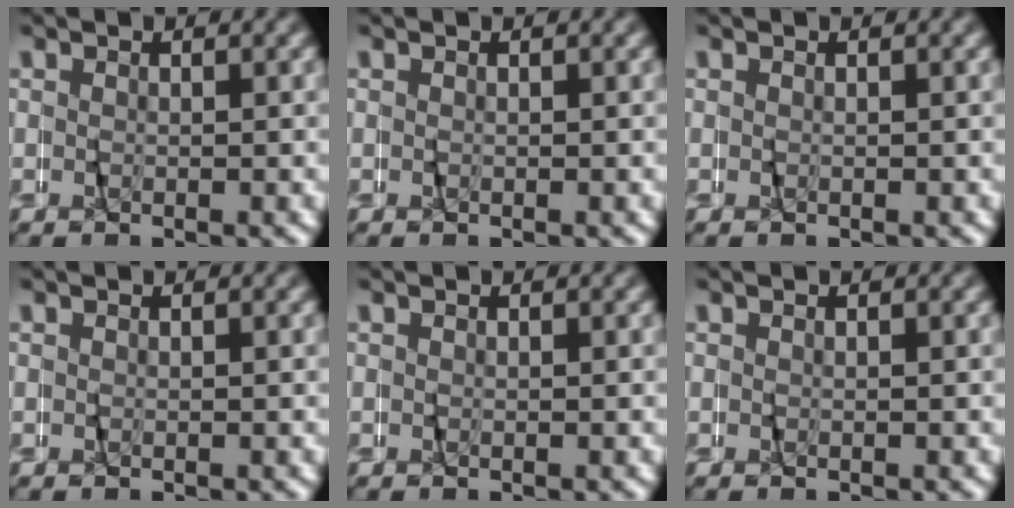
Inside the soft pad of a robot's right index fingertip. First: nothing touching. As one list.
[{"total": 0.0}, {"total": 0.0}, {"total": 0.0}, {"total": 0.0}, {"total": 0.0}]